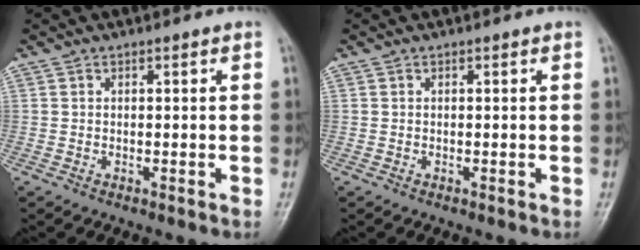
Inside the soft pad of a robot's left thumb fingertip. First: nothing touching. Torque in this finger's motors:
{"motor_torque": [0.00, 0.00, 0.04, -0.04, 0.00]}